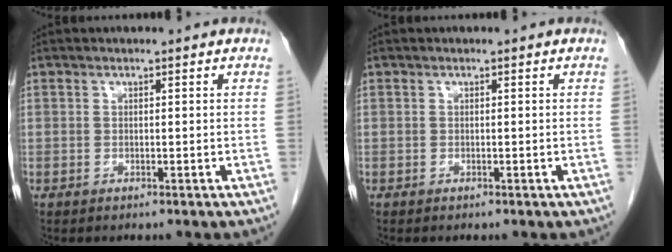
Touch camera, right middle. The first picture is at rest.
{"total": 0.0}